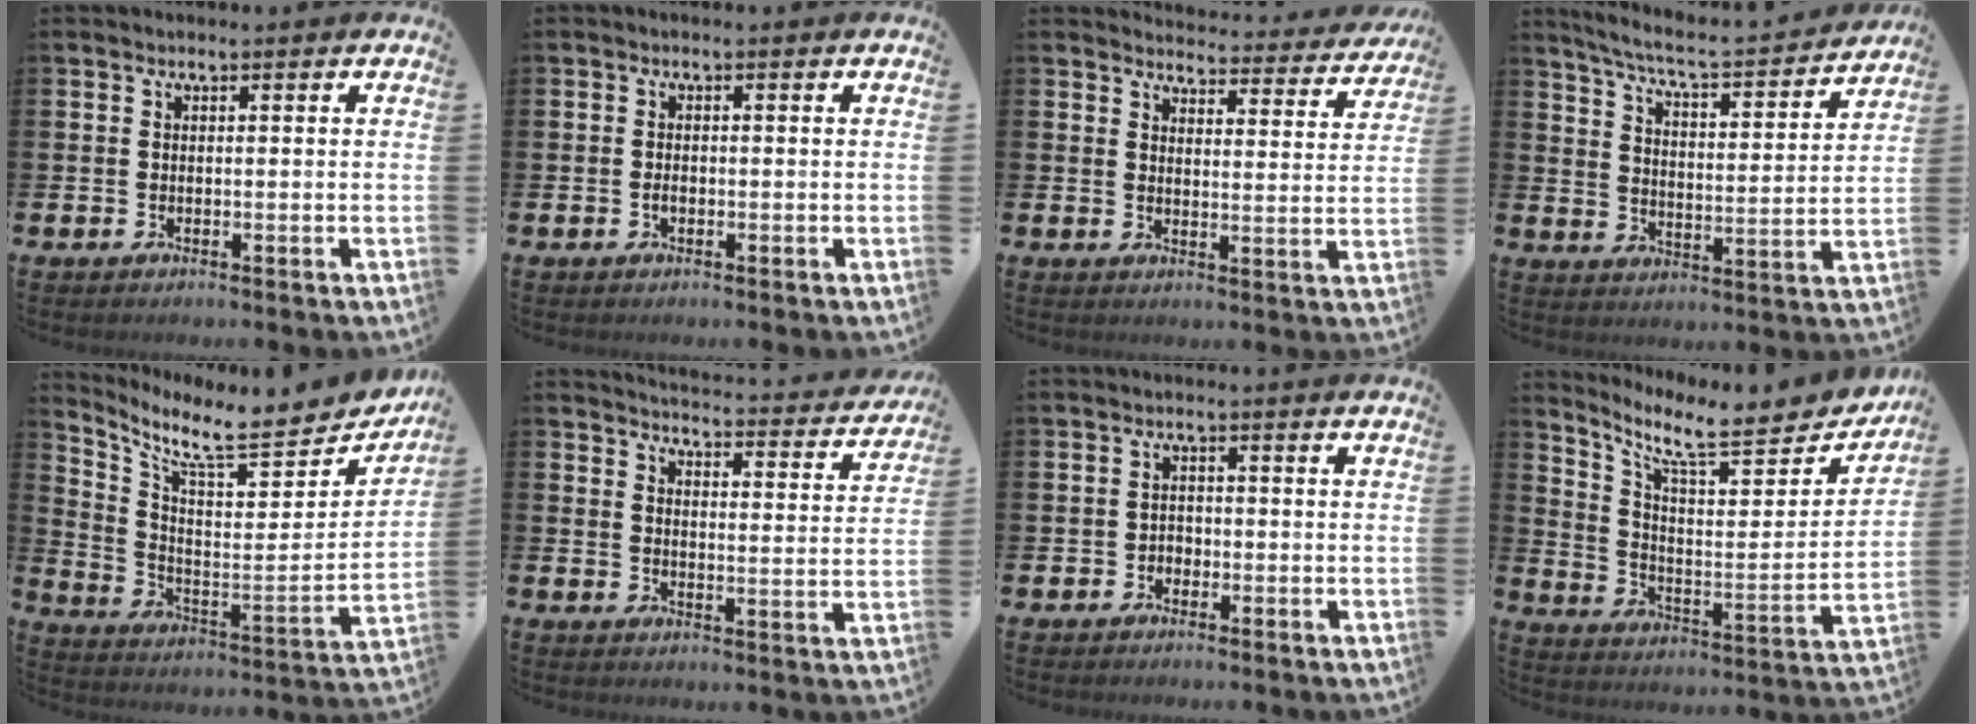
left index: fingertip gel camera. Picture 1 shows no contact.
{"total": 0.9, "force": [-0.3, 0.5, 0.7], "torque": [-0.016, 0.003, -0.006]}
{"total": 3.7, "force": [3.6, 0.6, 0.4], "torque": [-0.007, -0.035, 0.057]}
{"total": 6.1, "force": [5.7, 0.6, 2.3], "torque": [-0.071, -0.045, 0.090]}
{"total": 8.8, "force": [7.3, 2.3, 4.4], "torque": [-0.091, -0.070, 0.111]}
{"total": 4.1, "force": [4.1, 0.3, 0.6], "torque": [-0.014, -0.041, 0.064]}
{"total": 1.5, "force": [-1.0, 1.1, 0.2], "torque": [-0.001, 0.001, -0.023]}
{"total": 9.4, "force": [7.9, 2.6, 4.4], "torque": [-0.099, -0.065, 0.127]}